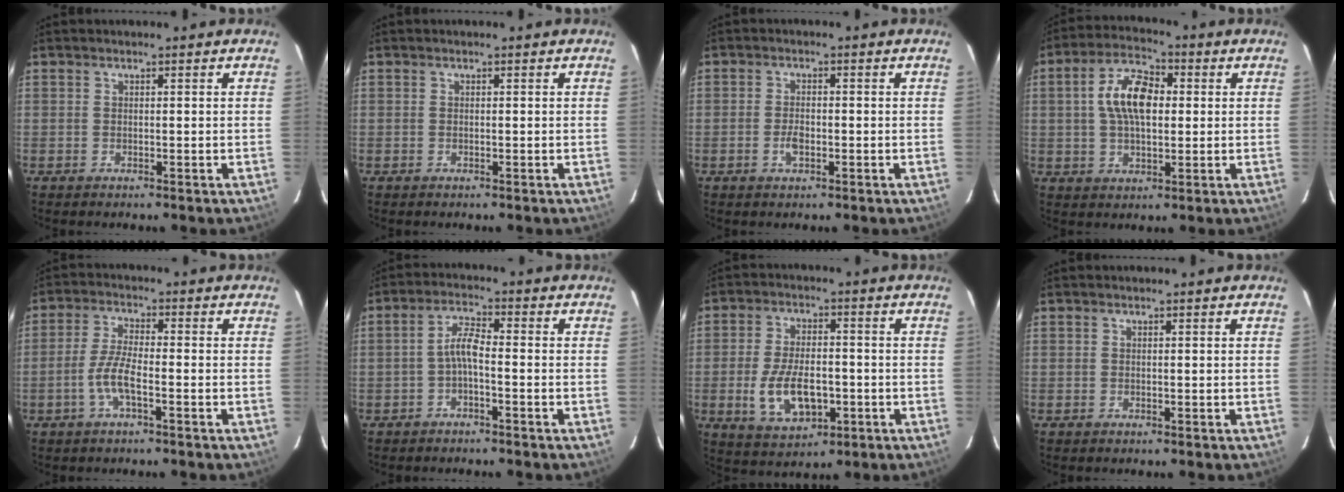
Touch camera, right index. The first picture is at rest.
{"total": 0.0}
{"total": 2.9, "force": [-1.0, 1.5, 2.3], "torque": [-0.046, 0.000, -0.017]}
{"total": 10.2, "force": [1.3, 5.5, 8.5], "torque": [-0.157, 0.021, 0.021]}
{"total": 5.6, "force": [-2.3, 1.0, 5.0], "torque": [-0.111, 0.003, -0.048]}
{"total": 3.6, "force": [-1.6, 0.7, 3.1], "torque": [-0.069, 0.011, -0.033]}
{"total": 11.1, "force": [-2.9, 5.7, 9.0], "torque": [-0.187, -0.007, -0.041]}
{"total": 0.0}